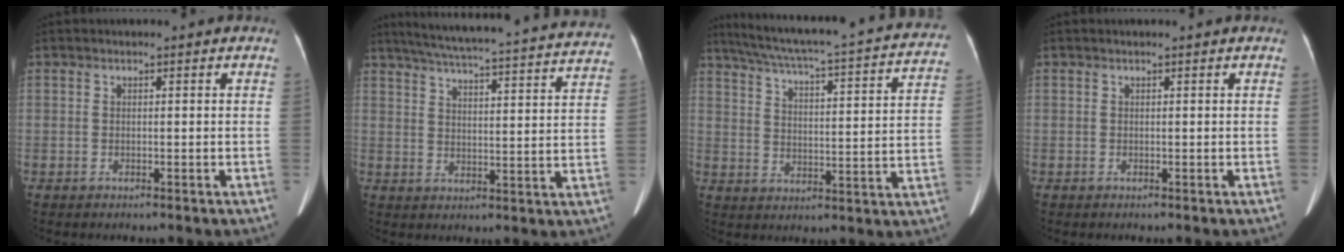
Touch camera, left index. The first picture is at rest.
{"total": 29.0, "force": [26.5, 1.9, 11.6], "torque": [-0.188, -0.038, 0.326]}
{"total": 26.1, "force": [22.8, 2.3, 12.4], "torque": [-0.197, -0.028, 0.286]}
{"total": 0.0}